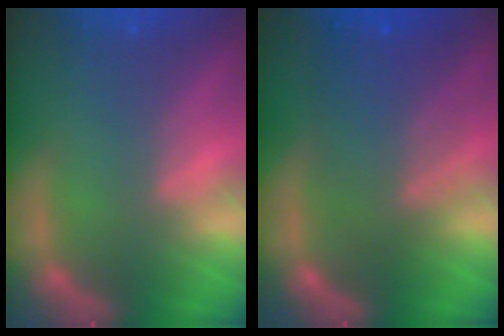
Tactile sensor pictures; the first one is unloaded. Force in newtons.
{"total": 7.0}